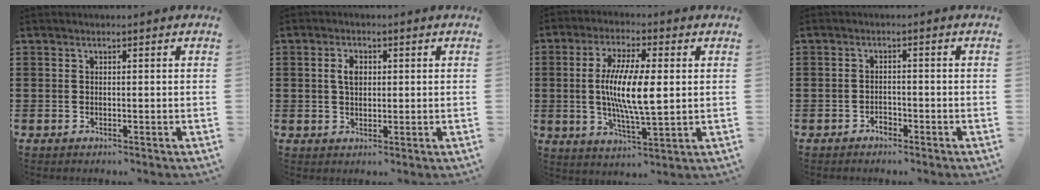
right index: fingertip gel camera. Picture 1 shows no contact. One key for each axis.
{"total": 3.1, "fx": 0.6, "fy": 1.9, "fz": 2.4, "tx": -0.051, "ty": 0.011, "tz": 0.008}
{"total": 9.9, "fx": 0.6, "fy": 2.7, "fz": 9.5, "tx": -0.189, "ty": 0.001, "tz": 0.007}
{"total": 1.4, "fx": -1.2, "fy": 0.6, "fz": 0.4, "tx": -0.014, "ty": -0.001, "tz": -0.026}